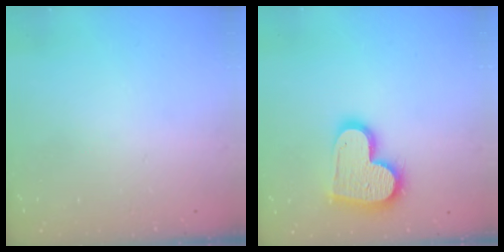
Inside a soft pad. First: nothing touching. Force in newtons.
{"total": 16.9, "press": 16.8, "slide": 1.3}